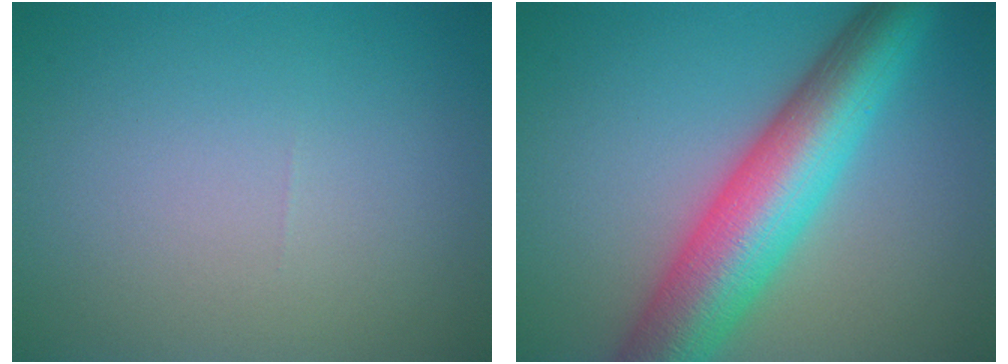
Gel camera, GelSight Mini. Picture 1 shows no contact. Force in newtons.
{"total": 10.0, "press": 10.0, "slide": 0.3}